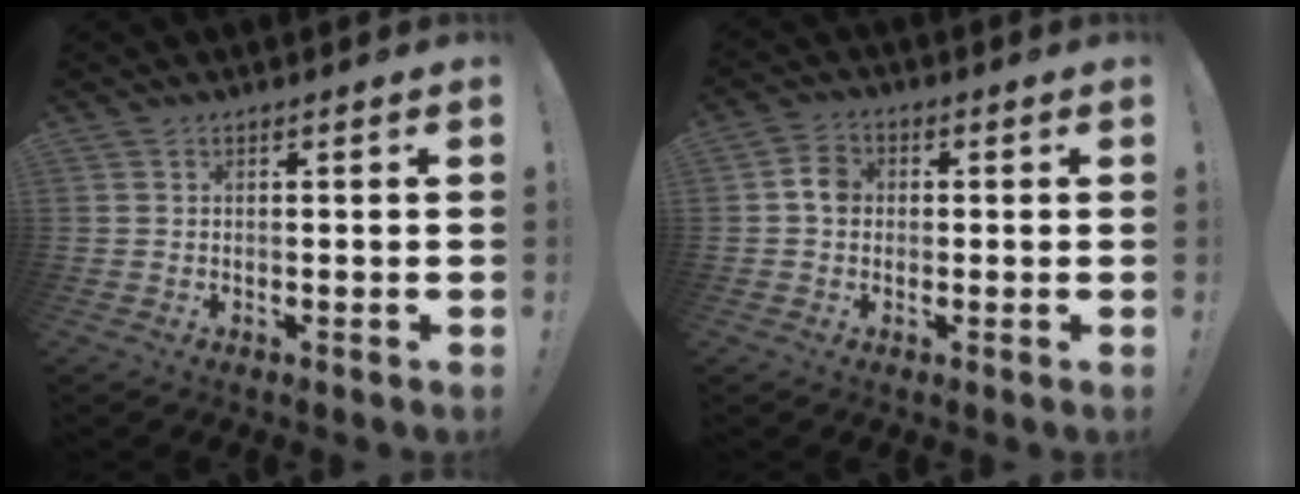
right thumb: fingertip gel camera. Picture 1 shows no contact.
{"total": 4.9, "force": [-0.2, 4.1, 2.7], "torque": [-0.043, 0.014, -0.004]}